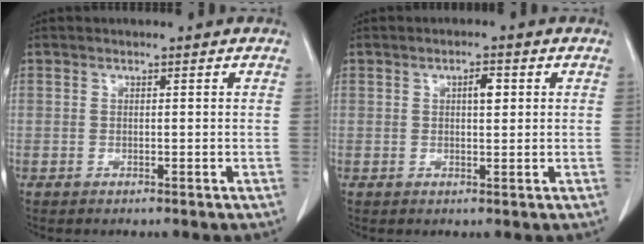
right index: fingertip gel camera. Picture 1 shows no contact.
{"total": 2.4, "force": [0.7, 0.8, 2.1], "torque": [-0.035, 0.001, 0.011]}